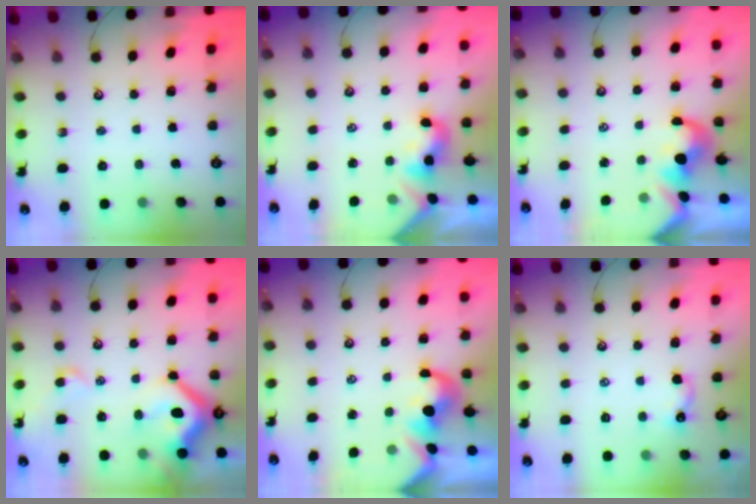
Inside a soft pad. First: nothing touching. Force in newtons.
{"total": 0.5, "press": 0.5, "slide": 0.1}
{"total": 1.4, "press": 1.0, "slide": 0.9}
{"total": 14.3, "press": 14.2, "slide": 1.9}
{"total": 1.4, "press": 1.0, "slide": 0.9}
{"total": 2.1, "press": 2.1, "slide": 0.4}